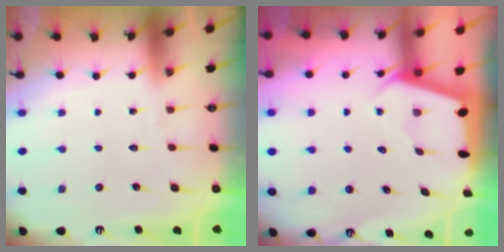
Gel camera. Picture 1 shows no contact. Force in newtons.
{"total": 2.1, "press": 2.0, "slide": 0.3}